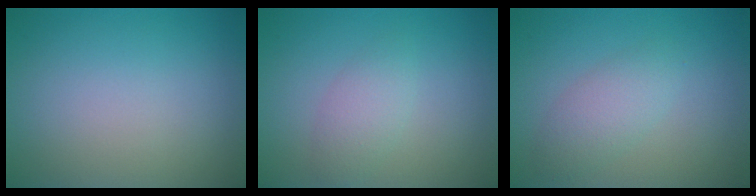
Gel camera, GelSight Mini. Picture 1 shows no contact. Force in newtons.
{"total": 2.0, "press": 2.0, "slide": 0.1}
{"total": 2.5, "press": 2.5, "slide": 0.0}